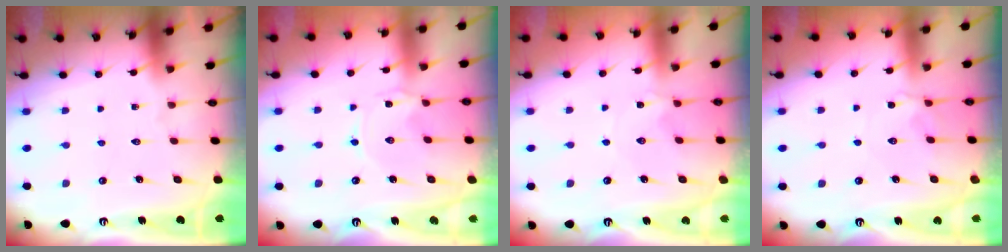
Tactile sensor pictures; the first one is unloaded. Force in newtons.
{"total": 0.0}
{"total": 0.6, "press": 0.6, "slide": 0.3}
{"total": 2.7, "press": 2.6, "slide": 0.6}